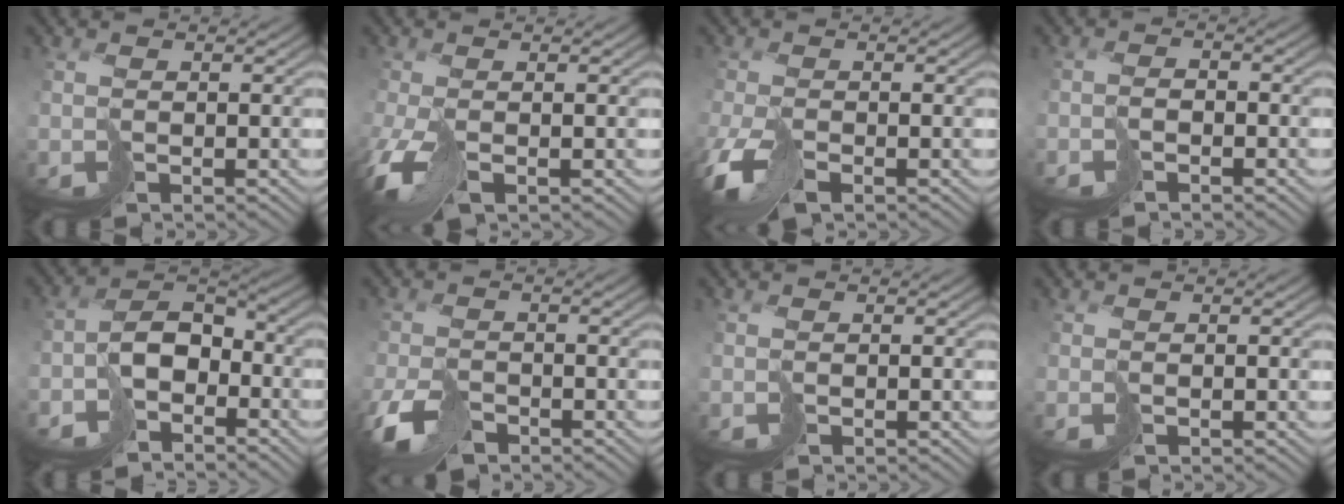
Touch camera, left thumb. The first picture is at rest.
{"total": 4.6, "force": [-2.0, 1.8, 3.7], "torque": [-0.078, -0.006, -0.037]}
{"total": 4.7, "force": [-2.8, 2.1, 3.1], "torque": [-0.067, -0.006, -0.054]}
{"total": 1.5, "force": [-1.5, 0.5, -0.1], "torque": [0.013, 0.004, -0.031]}
{"total": 6.6, "force": [-4.4, 4.0, 3.0], "torque": [-0.032, 0.000, -0.090]}
{"total": 4.3, "force": [-3.1, 2.1, 2.2], "torque": [-0.039, 0.000, -0.062]}
{"total": 0.0}
{"total": 0.0}